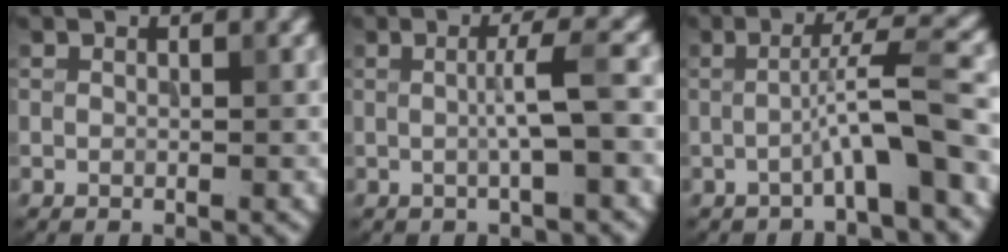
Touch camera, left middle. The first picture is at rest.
{"total": 3.2, "force": [0.0, 0.4, 3.1], "torque": [-0.054, 0.006, -0.004]}
{"total": 5.4, "force": [-1.7, 0.4, 5.1], "torque": [-0.079, 0.028, -0.035]}